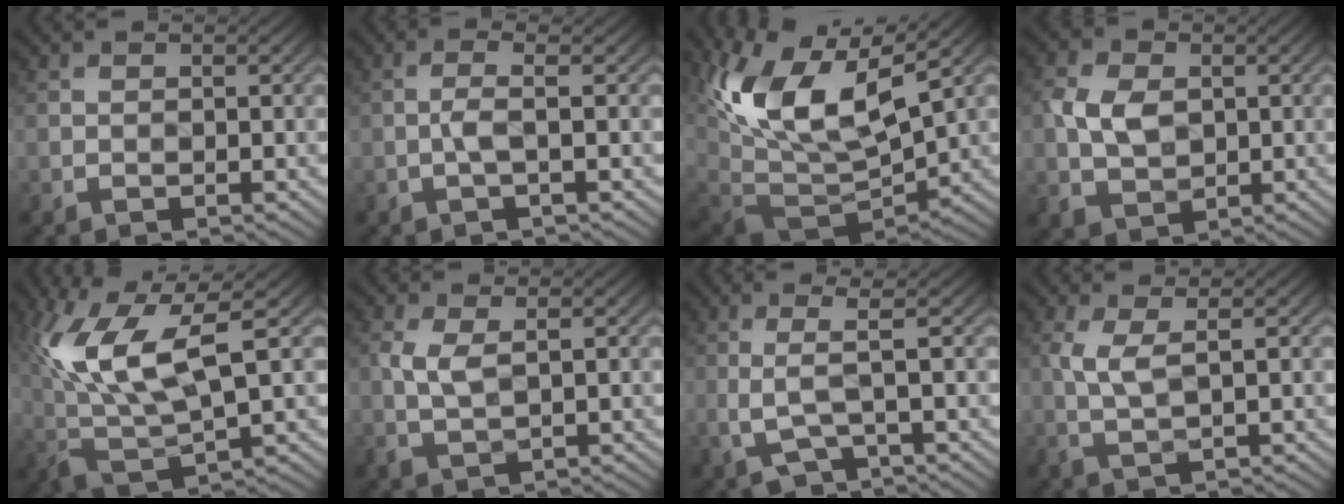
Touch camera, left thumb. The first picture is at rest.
{"total": 2.1, "force": [-0.3, 0.2, 2.1], "torque": [-0.045, 0.005, -0.011]}
{"total": 15.7, "force": [5.7, 7.8, 12.3], "torque": [-0.272, 0.001, 0.108]}
{"total": 5.8, "force": [0.4, 4.1, 4.1], "torque": [-0.095, 0.001, 0.008]}
{"total": 13.7, "force": [3.0, 5.6, 12.2], "torque": [-0.273, 0.001, 0.059]}
{"total": 3.7, "force": [0.6, 1.8, 3.2], "torque": [-0.086, 0.000, 0.017]}
{"total": 3.7, "force": [-0.2, 0.7, 3.6], "torque": [-0.071, 0.005, -0.007]}
{"total": 3.6, "force": [0.8, 1.0, 3.4], "torque": [-0.084, 0.004, 0.019]}